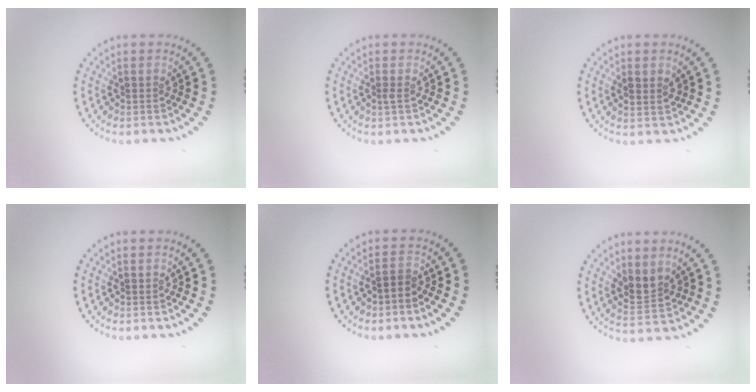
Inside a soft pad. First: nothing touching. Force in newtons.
{"total": 0.6, "press": 0.4, "slide": 0.4}
{"total": 1.7, "press": 1.6, "slide": 0.6}
{"total": 0.0}
{"total": 0.9, "press": 0.6, "slide": 0.6}
{"total": 2.6, "press": 2.4, "slide": 1.1}